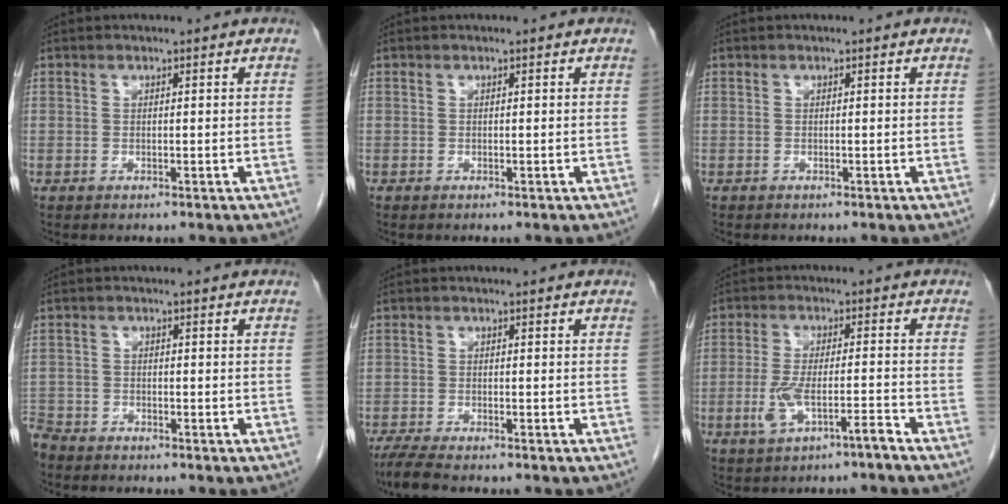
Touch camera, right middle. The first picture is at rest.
{"total": 0.0}
{"total": 0.0}
{"total": 4.1, "force": [-3.8, 1.4, 0.3], "torque": [-0.008, -0.009, -0.077]}
{"total": 4.6, "force": [-3.9, 0.5, 2.5], "torque": [-0.050, -0.014, -0.065]}
{"total": 5.6, "force": [-3.1, 0.9, 4.6], "torque": [-0.100, 0.006, -0.054]}